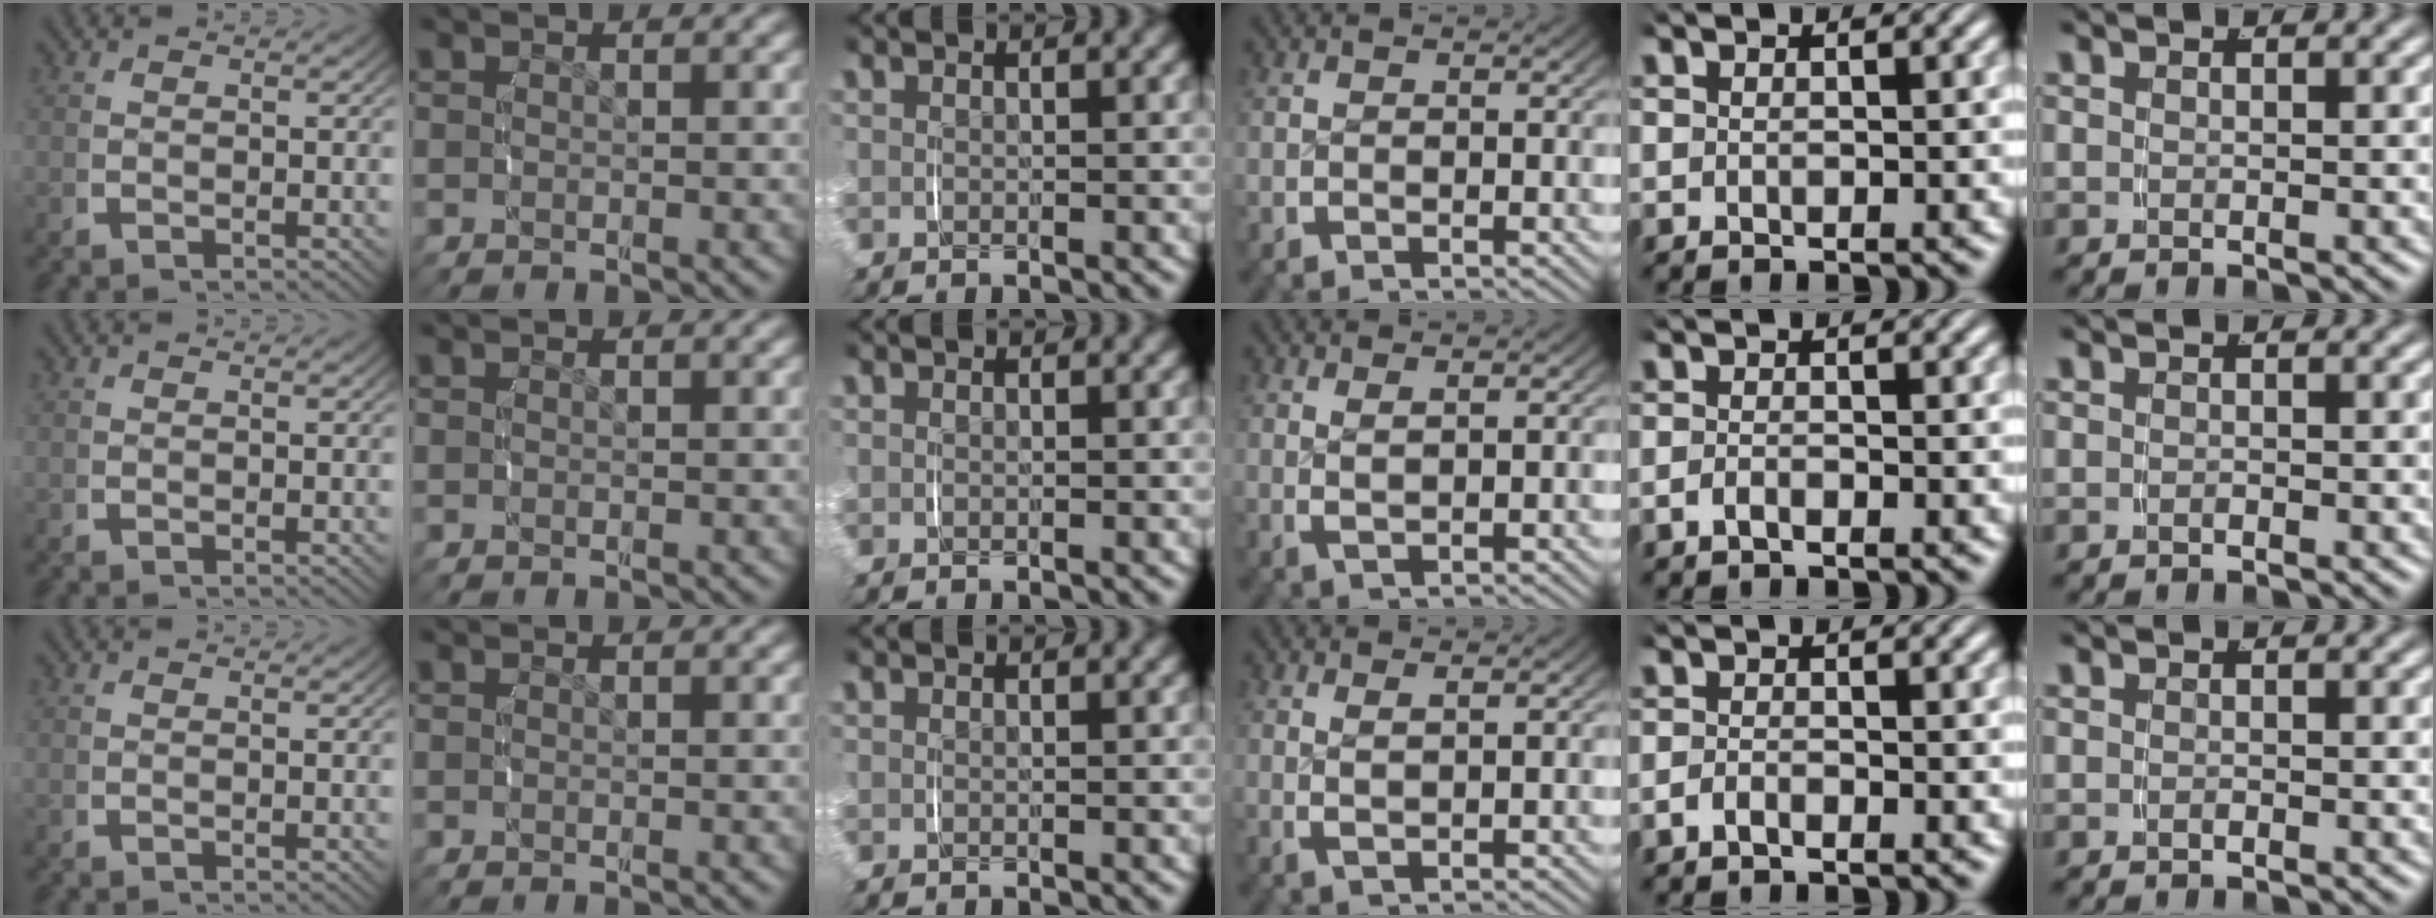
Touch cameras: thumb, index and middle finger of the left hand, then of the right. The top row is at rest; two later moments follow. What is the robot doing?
{"motion": "lift_and_place", "object": "pen bag"}